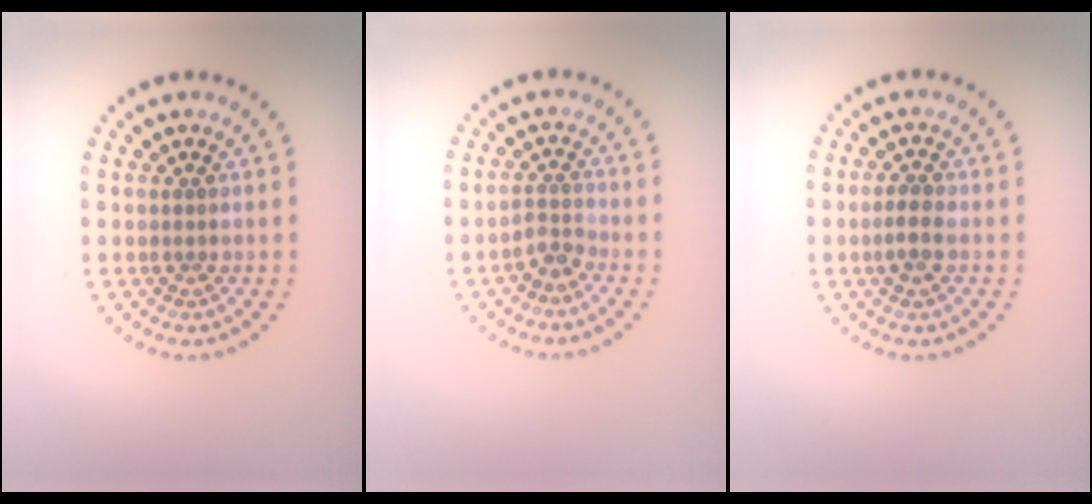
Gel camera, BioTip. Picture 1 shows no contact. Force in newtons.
{"total": 1.7, "press": 1.3, "slide": 1.2}
{"total": 1.4, "press": 1.3, "slide": 0.5}